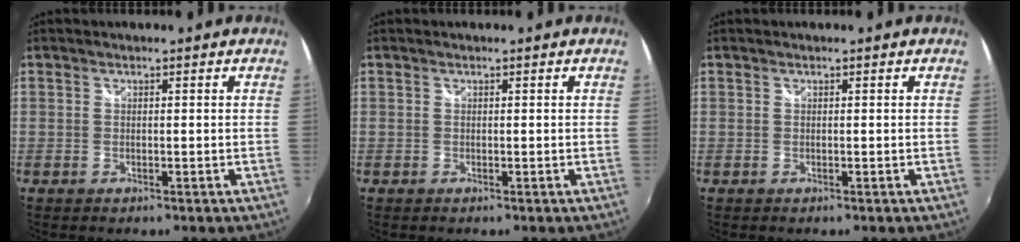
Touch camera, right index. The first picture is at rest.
{"total": 0.0}
{"total": 0.0}